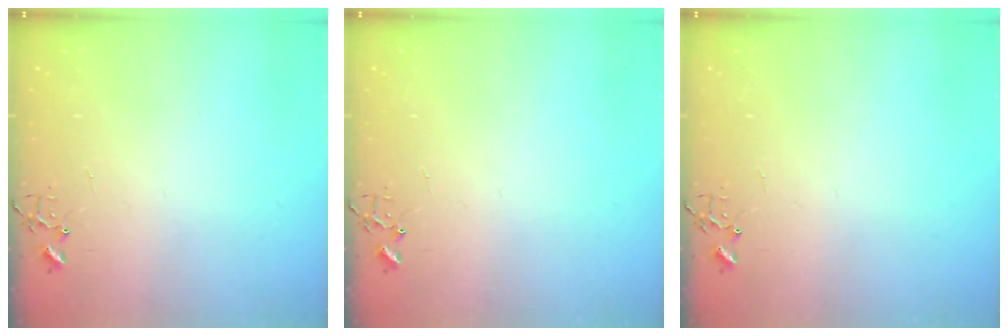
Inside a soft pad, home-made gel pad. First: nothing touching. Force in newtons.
{"total": 0.0}
{"total": 0.0}